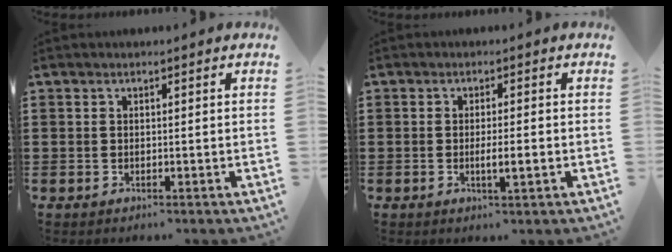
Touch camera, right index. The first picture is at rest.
{"total": 2.8, "force": [-0.7, 0.2, 2.7], "torque": [-0.046, -0.002, -0.014]}